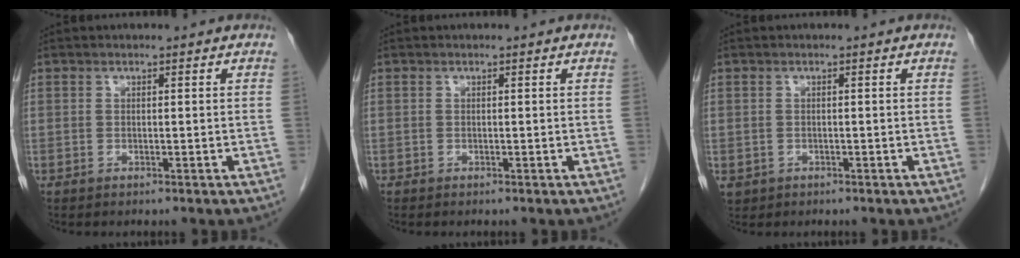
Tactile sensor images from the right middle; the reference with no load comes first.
{"total": 0.0}
{"total": 1.6, "force": [-0.6, 1.5, 0.4], "torque": [-0.010, 0.001, -0.002]}